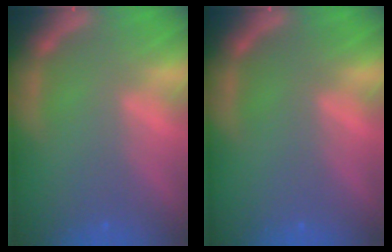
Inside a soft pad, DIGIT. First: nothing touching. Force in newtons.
{"total": 0.0}